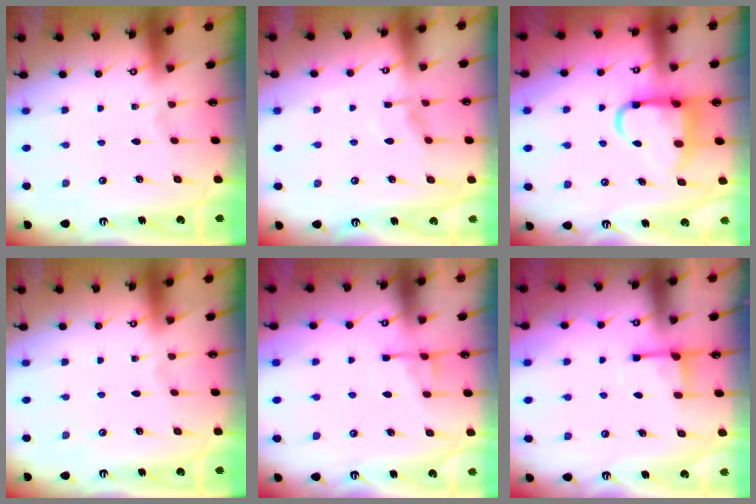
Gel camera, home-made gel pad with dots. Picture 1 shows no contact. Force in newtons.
{"total": 5.7, "press": 5.6, "slide": 0.6}
{"total": 10.6, "press": 10.6, "slide": 1.1}
{"total": 0.0}
{"total": 5.1, "press": 5.1, "slide": 0.5}
{"total": 3.5, "press": 3.4, "slide": 0.7}